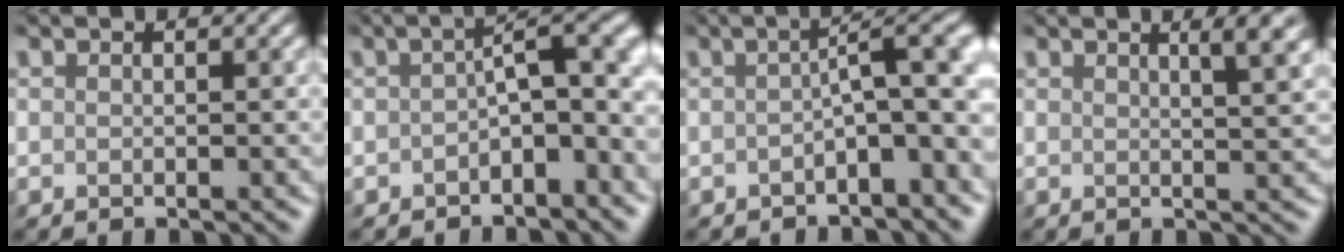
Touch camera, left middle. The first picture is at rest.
{"total": 4.5, "force": [-1.7, 1.6, 3.8], "torque": [-0.047, 0.013, -0.034]}
{"total": 5.3, "force": [-1.4, 1.3, 4.9], "torque": [-0.061, 0.017, -0.034]}
{"total": 3.4, "force": [1.3, 0.9, 3.0], "torque": [-0.022, 0.020, 0.003]}